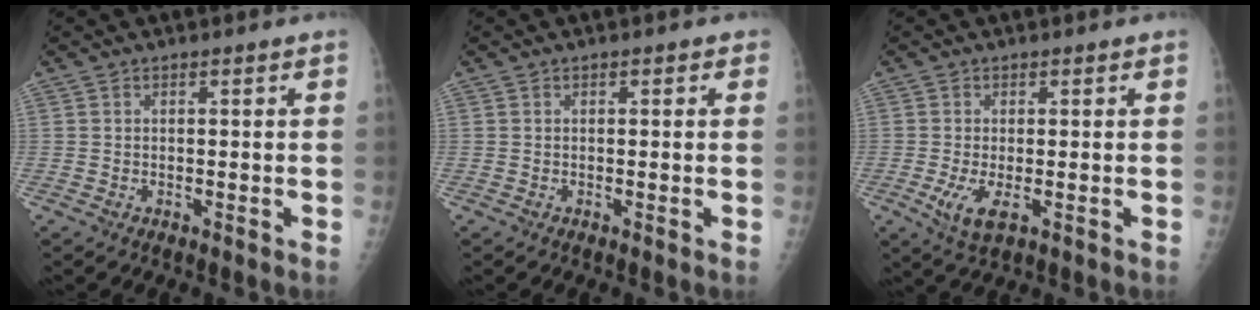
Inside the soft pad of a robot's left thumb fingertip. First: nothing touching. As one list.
[{"total": 1.2, "force": [0.6, 0.7, 0.8], "torque": [-0.001, 0.002, 0.003]}, {"total": 4.4, "force": [-0.6, 1.7, 4.0], "torque": [-0.084, -0.013, -0.008]}]